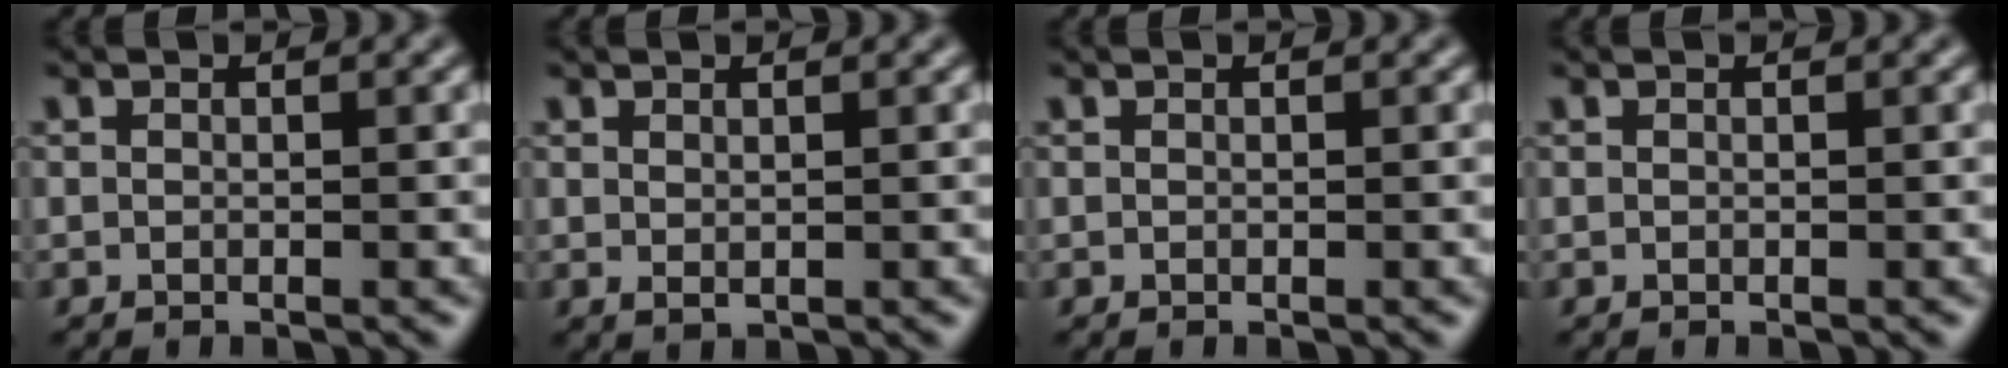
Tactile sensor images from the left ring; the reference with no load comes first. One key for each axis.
{"total": 0.5, "fx": 0.3, "fy": 0.3, "fz": 0.4, "tx": -0.009, "ty": 0.000, "tz": 0.009}
{"total": 0.0}
{"total": 0.0}